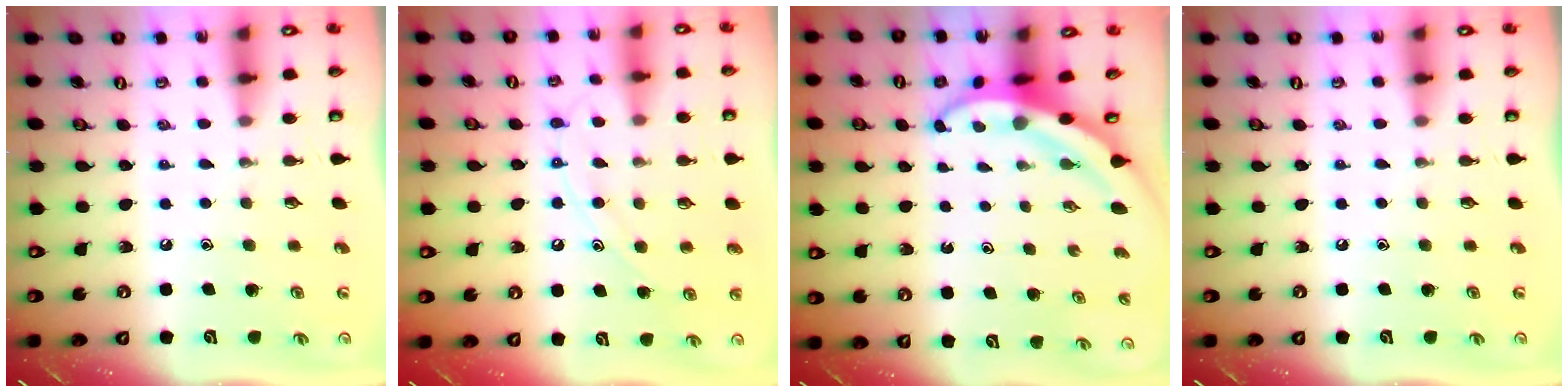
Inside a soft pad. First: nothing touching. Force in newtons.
{"total": 8.7, "press": 8.7, "slide": 0.6}
{"total": 3.8, "press": 3.8, "slide": 0.5}
{"total": 0.0}